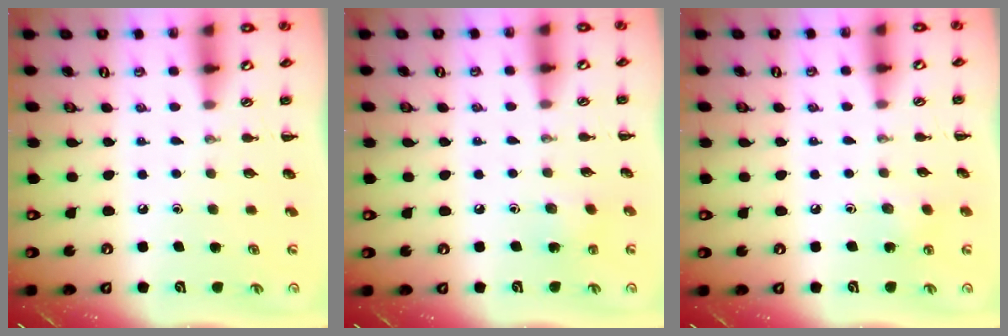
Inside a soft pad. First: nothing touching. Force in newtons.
{"total": 4.0, "press": 3.8, "slide": 1.2}
{"total": 6.2, "press": 6.1, "slide": 1.5}